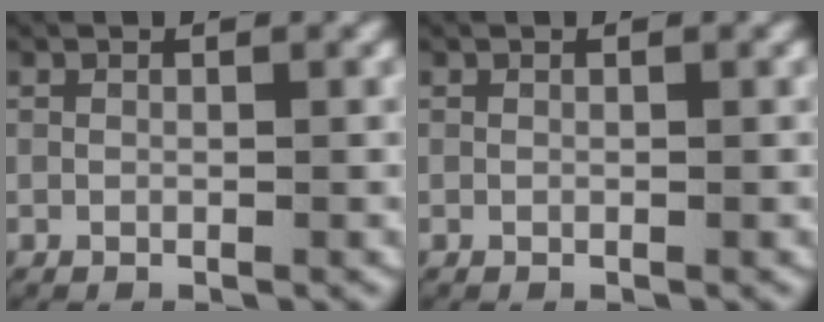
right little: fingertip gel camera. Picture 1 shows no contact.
{"total": 0.0}